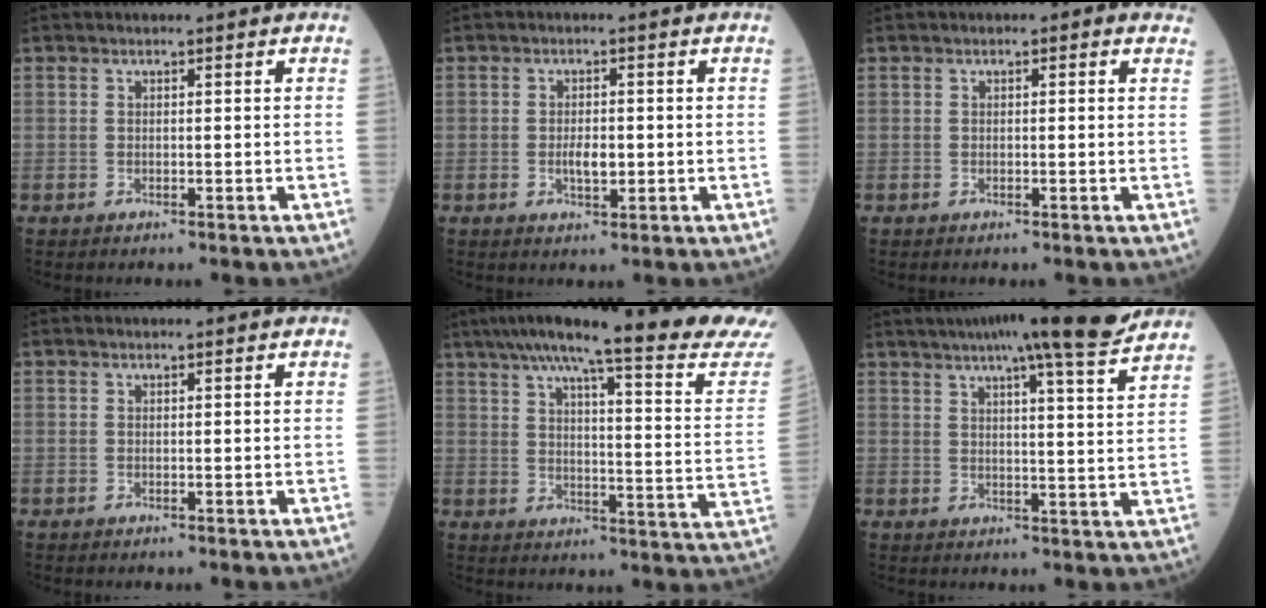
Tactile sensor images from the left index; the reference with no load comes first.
{"total": 3.2, "force": [-0.5, 1.5, 2.8], "torque": [-0.053, -0.001, -0.003]}
{"total": 1.7, "force": [0.9, 1.0, 1.1], "torque": [-0.018, 0.020, 0.010]}
{"total": 0.0}
{"total": 27.3, "force": [24.3, -0.4, 12.3], "torque": [-0.192, -0.076, 0.306]}
{"total": 16.1, "force": [13.5, 0.2, 8.9], "torque": [-0.133, 0.006, 0.178]}